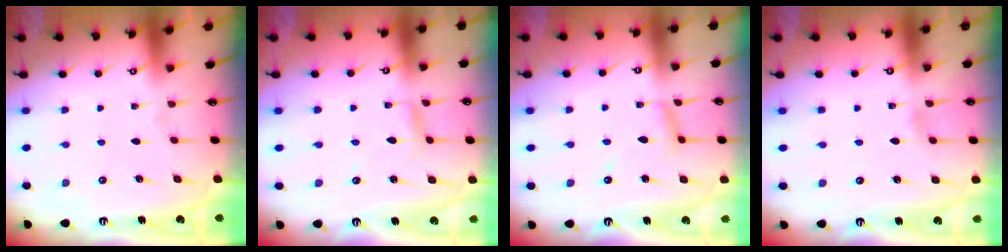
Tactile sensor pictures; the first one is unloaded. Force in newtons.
{"total": 2.1, "press": 2.1, "slide": 0.1}
{"total": 6.9, "press": 6.9, "slide": 0.3}
{"total": 1.9, "press": 1.9, "slide": 0.2}